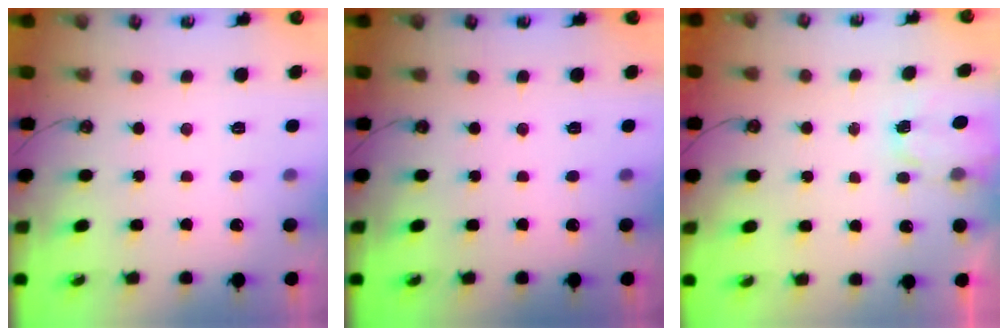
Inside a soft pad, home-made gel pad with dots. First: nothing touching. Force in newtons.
{"total": 0.0}
{"total": 2.3, "press": 2.3, "slide": 0.4}